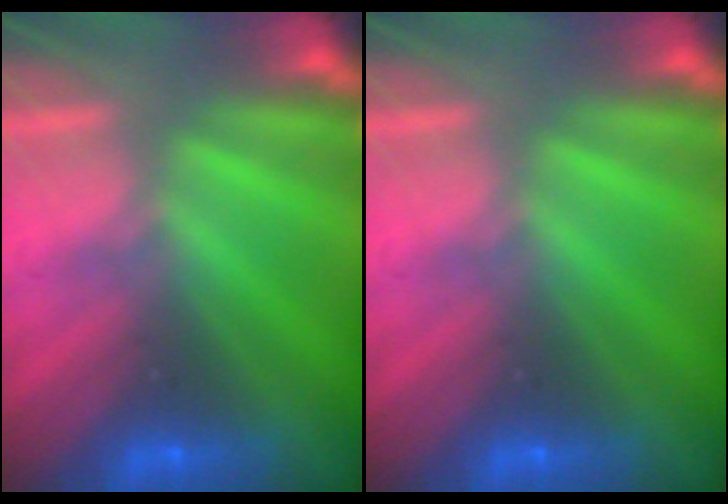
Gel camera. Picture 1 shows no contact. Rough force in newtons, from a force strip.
{"total": 0.0}